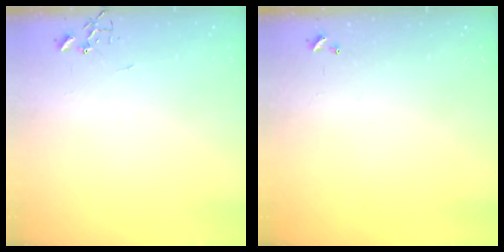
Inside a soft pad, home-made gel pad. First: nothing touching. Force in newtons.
{"total": 0.0}